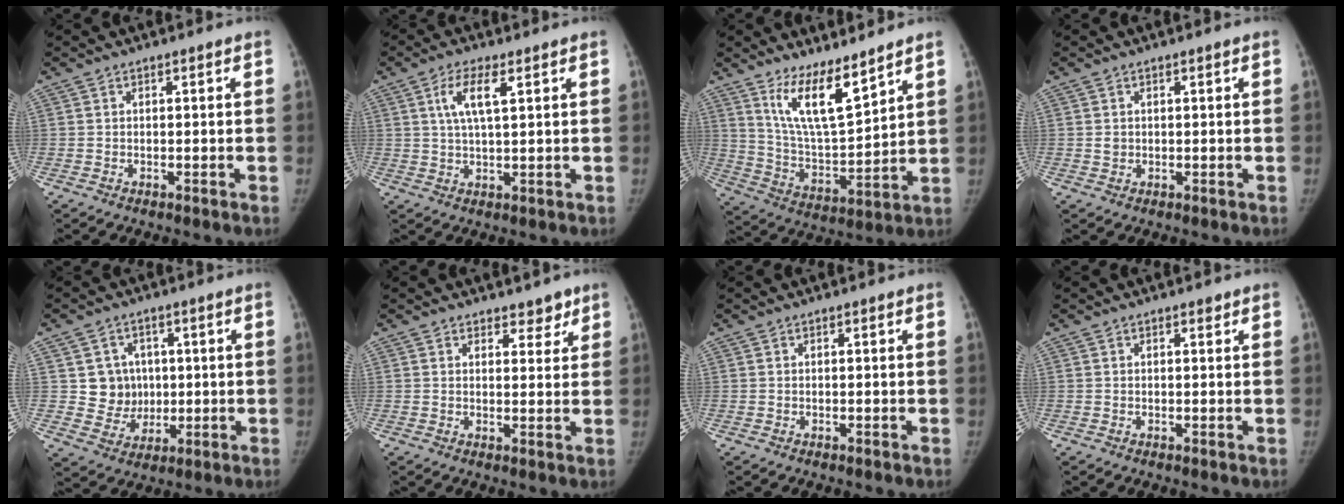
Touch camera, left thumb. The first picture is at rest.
{"total": 6.1, "force": [2.4, 1.8, 5.3], "torque": [-0.105, -0.004, 0.047]}
{"total": 12.1, "force": [8.6, 3.0, 8.0], "torque": [-0.126, -0.073, 0.174]}
{"total": 1.1, "force": [0.2, 1.0, 0.5], "torque": [-0.003, 0.001, 0.005]}
{"total": 7.8, "force": [1.1, 7.5, 2.0], "torque": [0.009, 0.004, 0.025]}
{"total": 3.3, "force": [2.6, 1.8, 1.0], "torque": [0.013, -0.015, 0.035]}
{"total": 0.0}
{"total": 0.6, "force": [0.4, 0.3, 0.2], "torque": [-0.002, -0.003, 0.005]}